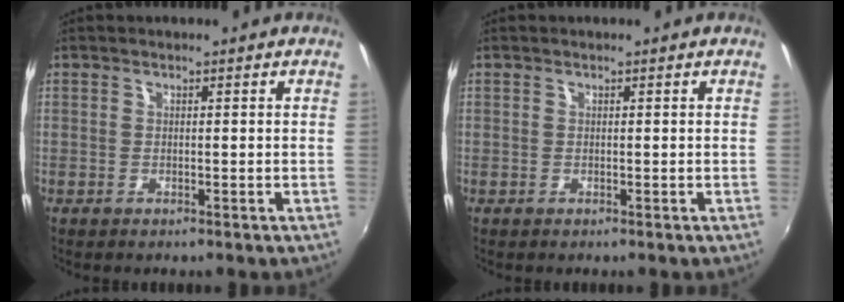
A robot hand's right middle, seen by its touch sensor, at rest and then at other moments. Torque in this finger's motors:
{"motor_torque": [-0.03, -0.03, 0.00, 0.00]}